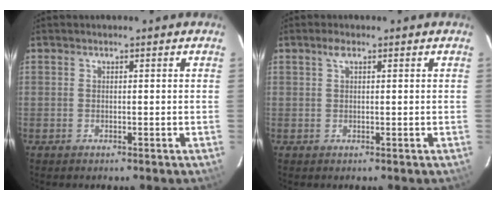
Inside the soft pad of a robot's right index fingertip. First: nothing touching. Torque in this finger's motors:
{"motor_torque": [0.12, 0.00, 0.02, 0.03]}